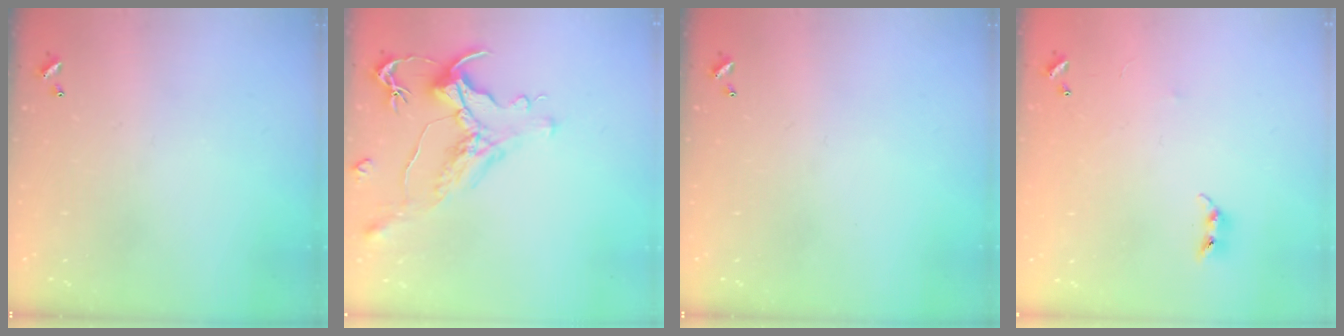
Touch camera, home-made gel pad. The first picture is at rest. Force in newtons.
{"total": 1.6, "press": 1.0, "slide": 1.3}
{"total": 0.0}
{"total": 6.5, "press": 6.5, "slide": 0.4}